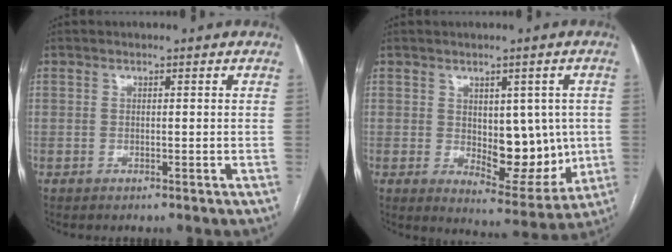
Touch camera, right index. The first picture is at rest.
{"total": 10.3, "force": [0.1, 5.4, 8.7], "torque": [-0.102, -0.004, 0.022]}